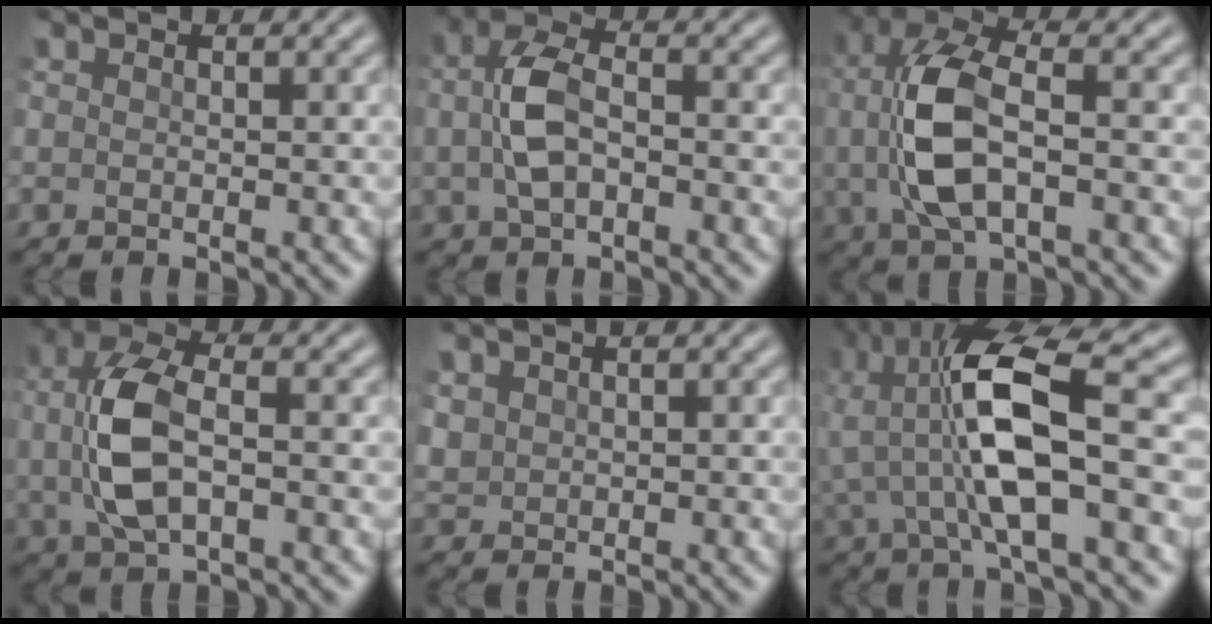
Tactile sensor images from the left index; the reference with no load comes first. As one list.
[{"total": 4.7, "force": [-0.4, 2.7, 3.9], "torque": [-0.084, 0.003, -0.011]}, {"total": 7.9, "force": [-0.4, 3.7, 7.0], "torque": [-0.154, 0.007, -0.009]}, {"total": 7.0, "force": [-0.3, 3.4, 6.1], "torque": [-0.133, 0.004, -0.008]}, {"total": 1.4, "force": [0.4, 1.3, 0.2], "torque": [-0.010, -0.002, 0.013]}, {"total": 10.3, "force": [-0.7, 3.2, 9.8], "torque": [-0.200, 0.023, -0.020]}]